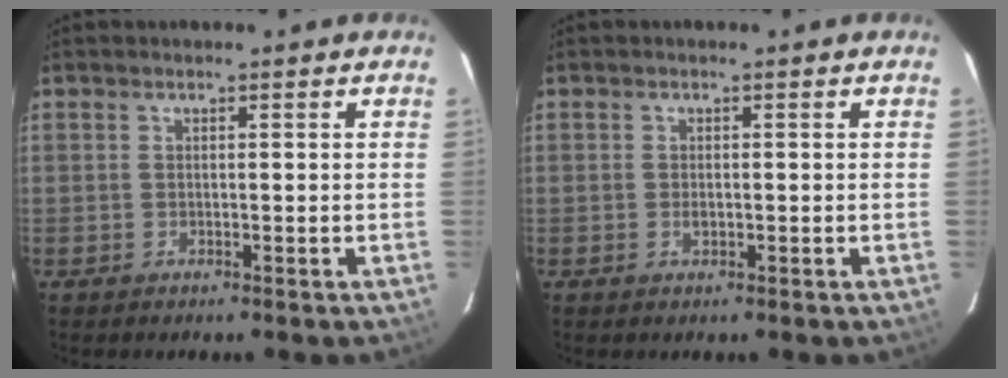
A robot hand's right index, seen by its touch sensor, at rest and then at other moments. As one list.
[{"total": 1.1, "force": [-0.2, 0.7, 0.8], "torque": [-0.011, 0.001, -0.002]}]